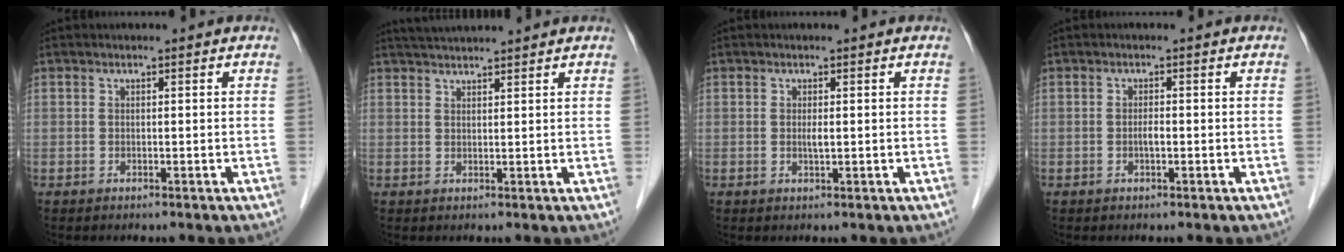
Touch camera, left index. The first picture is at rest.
{"total": 5.4, "force": [5.1, -0.4, 1.8], "torque": [-0.031, 0.033, 0.082]}
{"total": 1.0, "force": [0.1, 0.1, 1.0], "torque": [-0.023, -0.003, 0.003]}
{"total": 1.1, "force": [-0.3, 0.2, 1.0], "torque": [-0.021, 0.001, -0.006]}